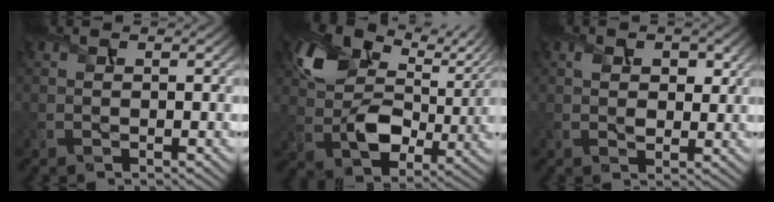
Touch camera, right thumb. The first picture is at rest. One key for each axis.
{"total": 12.9, "fx": 4.6, "fy": 8.6, "fz": 8.3, "tx": -0.175, "ty": -0.012, "tz": 0.094}
{"total": 2.9, "fx": 1.0, "fy": 2.1, "fz": 1.8, "tx": -0.037, "ty": -0.005, "tz": 0.019}